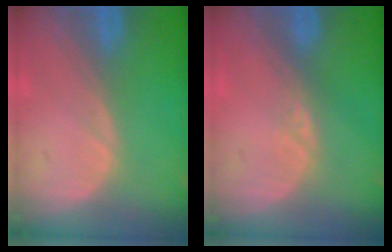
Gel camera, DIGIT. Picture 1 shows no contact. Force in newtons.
{"total": 1.5, "press": 1.3, "slide": 0.8}